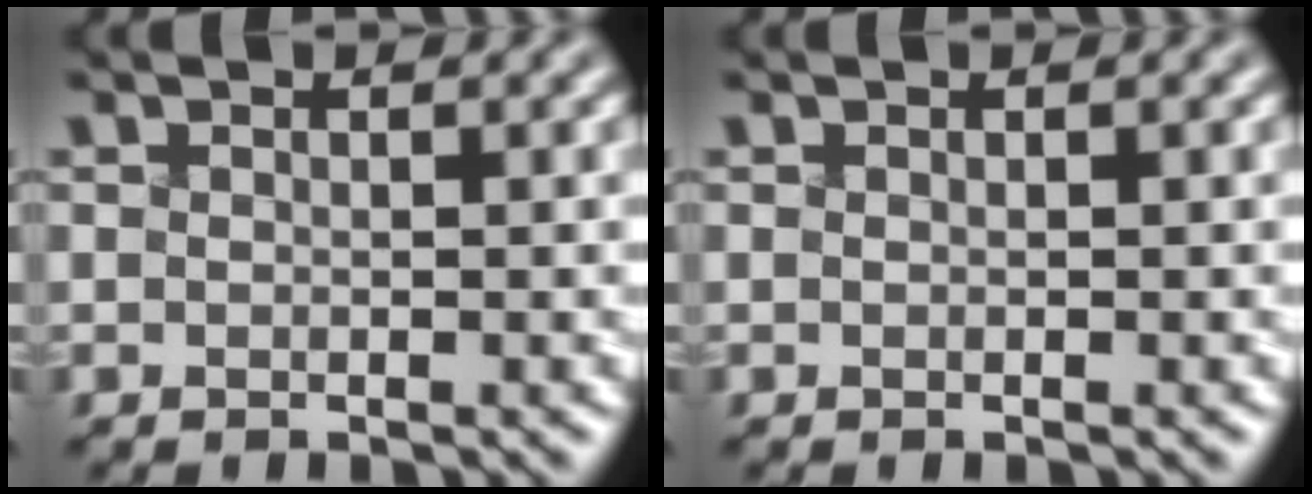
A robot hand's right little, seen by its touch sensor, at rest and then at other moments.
{"total": 0.0}